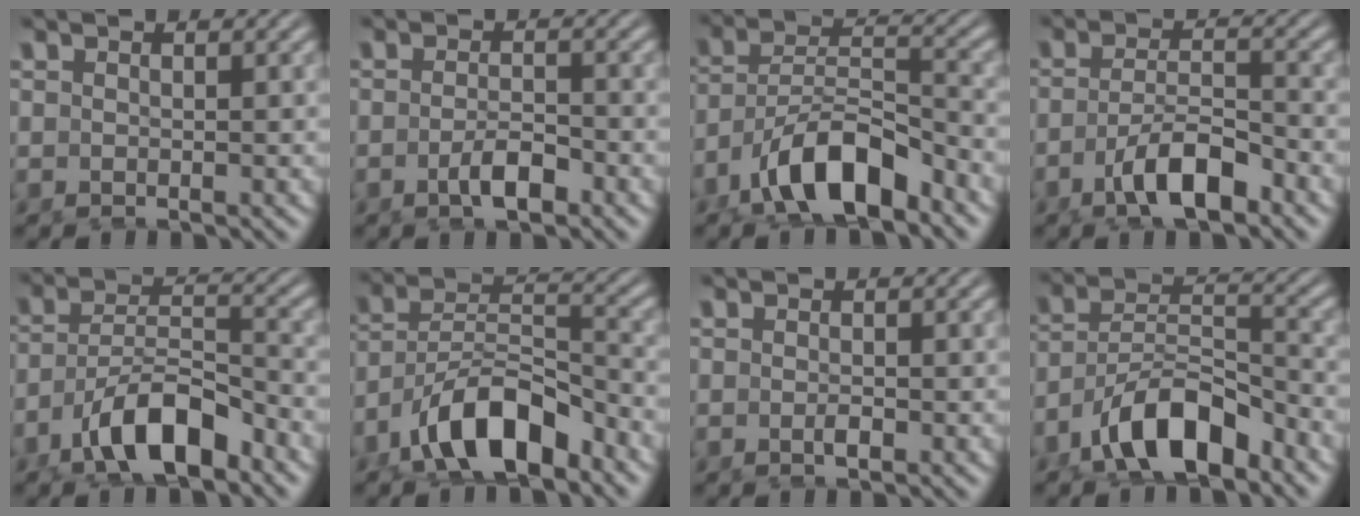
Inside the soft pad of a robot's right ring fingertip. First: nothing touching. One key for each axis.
{"total": 2.5, "fx": -1.6, "fy": 0.4, "fz": 1.9, "tx": -0.023, "ty": 0.002, "tz": -0.030}
{"total": 7.0, "fx": -3.3, "fy": 3.6, "fz": 5.0, "tx": -0.092, "ty": -0.023, "tz": -0.044}
{"total": 4.5, "fx": -2.6, "fy": 1.1, "fz": 3.5, "tx": -0.054, "ty": -0.011, "tz": -0.038}
{"total": 6.1, "fx": -3.3, "fy": 2.4, "fz": 4.6, "tx": -0.076, "ty": -0.016, "tz": -0.048}
{"total": 7.7, "fx": -3.6, "fy": 4.3, "fz": 5.3, "tx": -0.098, "ty": -0.027, "tz": -0.048}
{"total": 0.9, "fx": -0.4, "fy": 0.4, "fz": 0.7, "tx": -0.012, "ty": -0.003, "tz": -0.005}
{"total": 7.2, "fx": -3.9, "fy": 3.7, "fz": 4.7, "tx": -0.083, "ty": -0.026, "tz": -0.053}